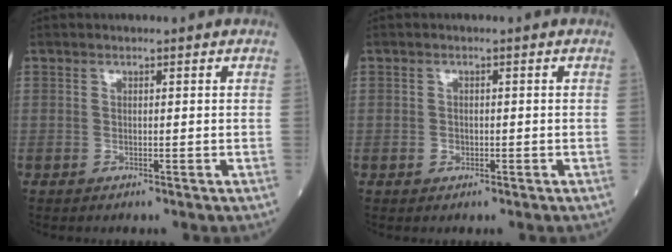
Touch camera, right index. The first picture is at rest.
{"total": 1.1, "force": [-0.4, 0.9, 0.4], "torque": [-0.007, 0.003, -0.005]}